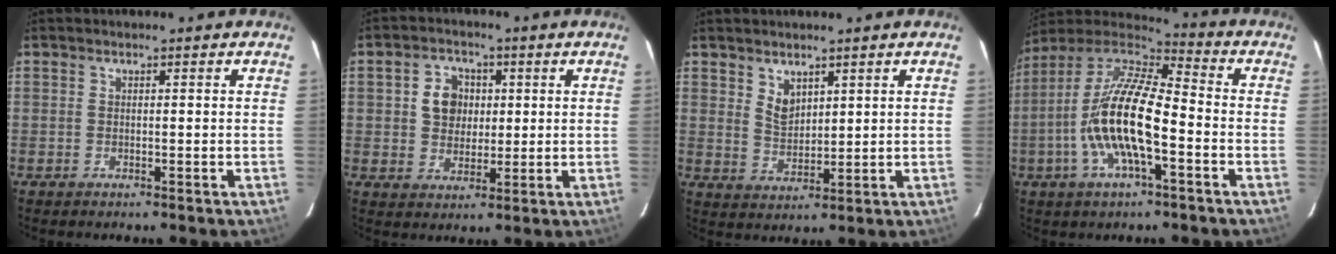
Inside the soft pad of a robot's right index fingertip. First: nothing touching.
{"total": 6.4, "force": [1.1, 5.6, 3.0], "torque": [-0.056, 0.019, 0.024]}
{"total": 4.2, "force": [2.8, 2.4, 1.9], "torque": [-0.028, 0.000, 0.056]}
{"total": 17.5, "force": [-4.7, 5.2, 16.0], "torque": [-0.308, -0.008, -0.096]}